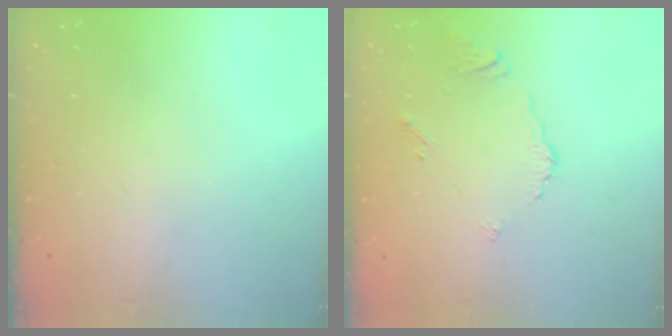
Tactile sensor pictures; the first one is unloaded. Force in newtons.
{"total": 3.4, "press": 3.4, "slide": 0.6}